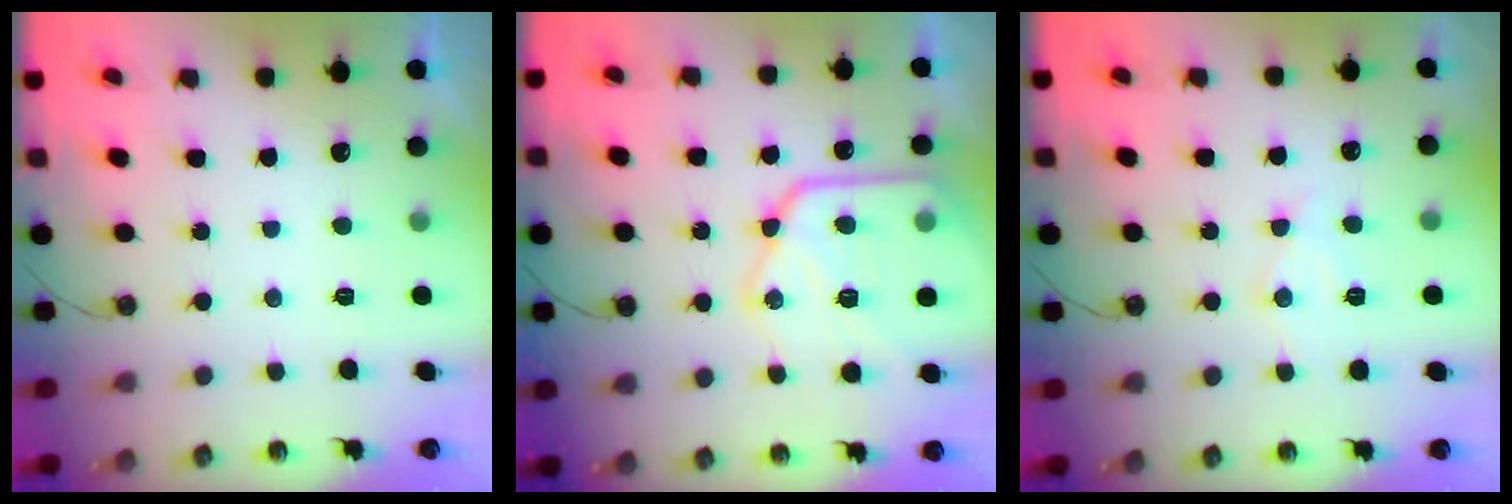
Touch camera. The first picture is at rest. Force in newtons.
{"total": 20.4, "press": 20.4, "slide": 1.7}
{"total": 8.6, "press": 8.6, "slide": 0.8}